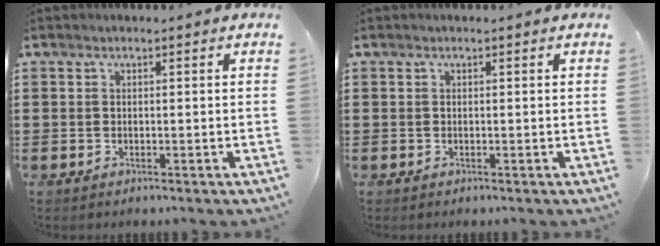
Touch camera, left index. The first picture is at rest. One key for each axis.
{"total": 0.0}